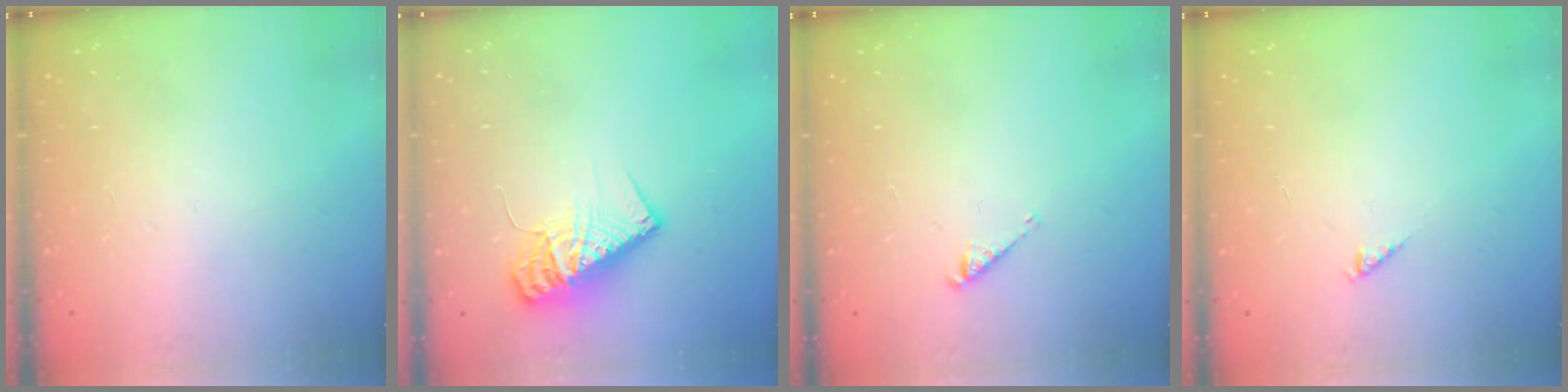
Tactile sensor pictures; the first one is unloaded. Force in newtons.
{"total": 13.0, "press": 12.9, "slide": 1.3}
{"total": 3.6, "press": 3.5, "slide": 0.5}
{"total": 0.0}